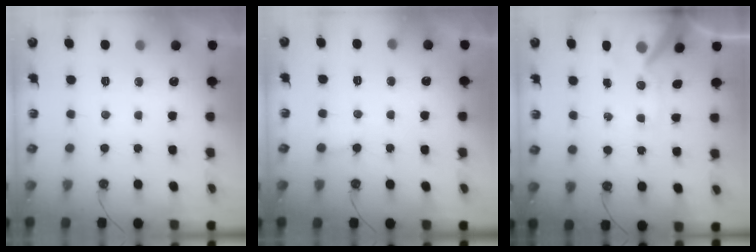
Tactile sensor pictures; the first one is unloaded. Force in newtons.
{"total": 5.9, "press": 5.9, "slide": 0.6}
{"total": 12.1, "press": 11.9, "slide": 2.1}